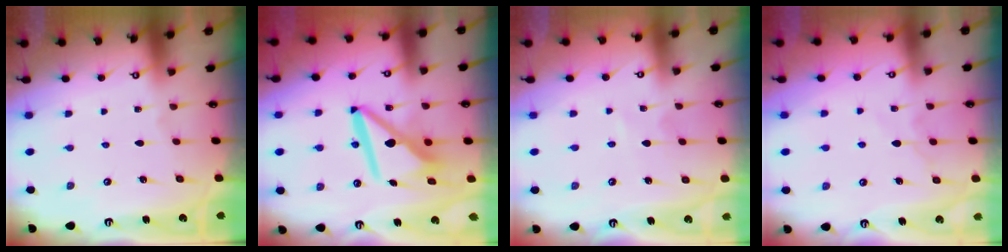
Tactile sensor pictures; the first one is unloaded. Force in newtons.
{"total": 12.4, "press": 12.3, "slide": 1.2}
{"total": 1.7, "press": 1.6, "slide": 0.2}
{"total": 6.3, "press": 6.3, "slide": 0.9}